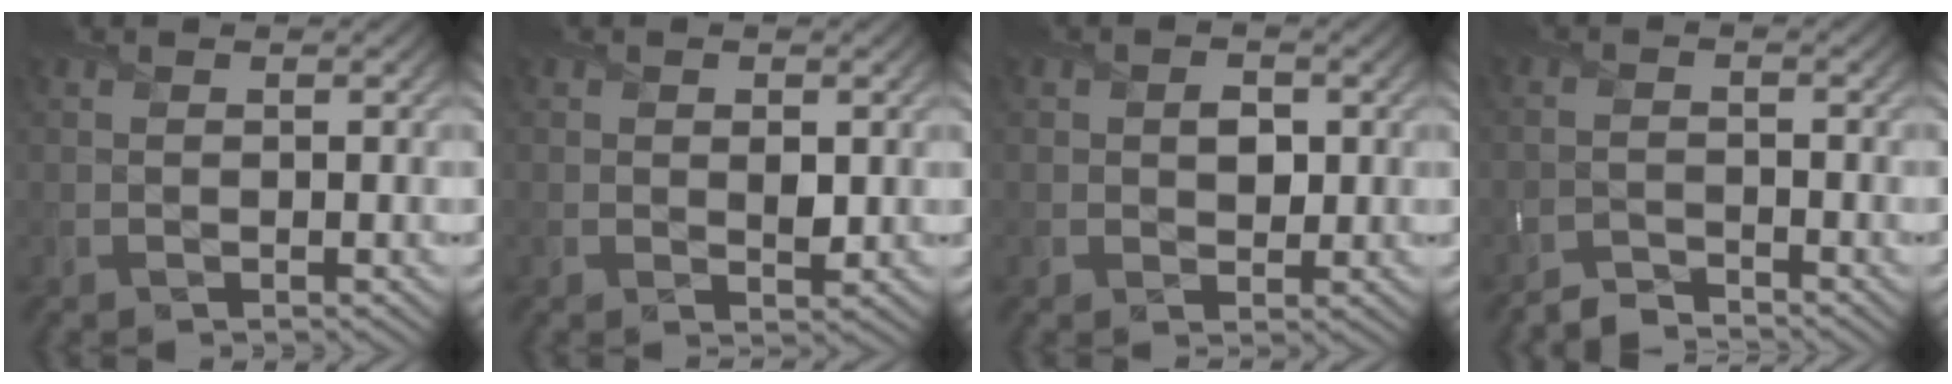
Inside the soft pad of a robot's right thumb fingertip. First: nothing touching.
{"total": 2.0, "force": [0.2, 1.4, 1.4], "torque": [-0.029, -0.007, 0.007]}
{"total": 2.8, "force": [0.4, 2.1, 1.7], "torque": [-0.032, -0.006, 0.005]}
{"total": 2.4, "force": [-2.3, 0.2, 0.2], "torque": [0.000, 0.000, -0.052]}